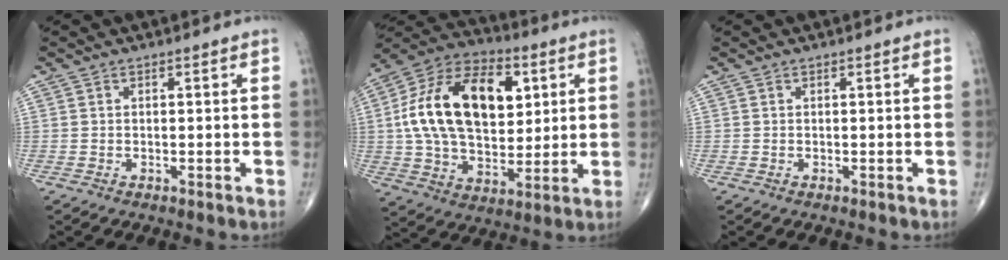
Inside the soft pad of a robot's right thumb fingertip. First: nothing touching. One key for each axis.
{"total": 23.7, "fx": 4.7, "fy": 14.4, "fz": 18.2, "tx": -0.302, "ty": 0.002, "tz": 0.076}
{"total": 0.0}